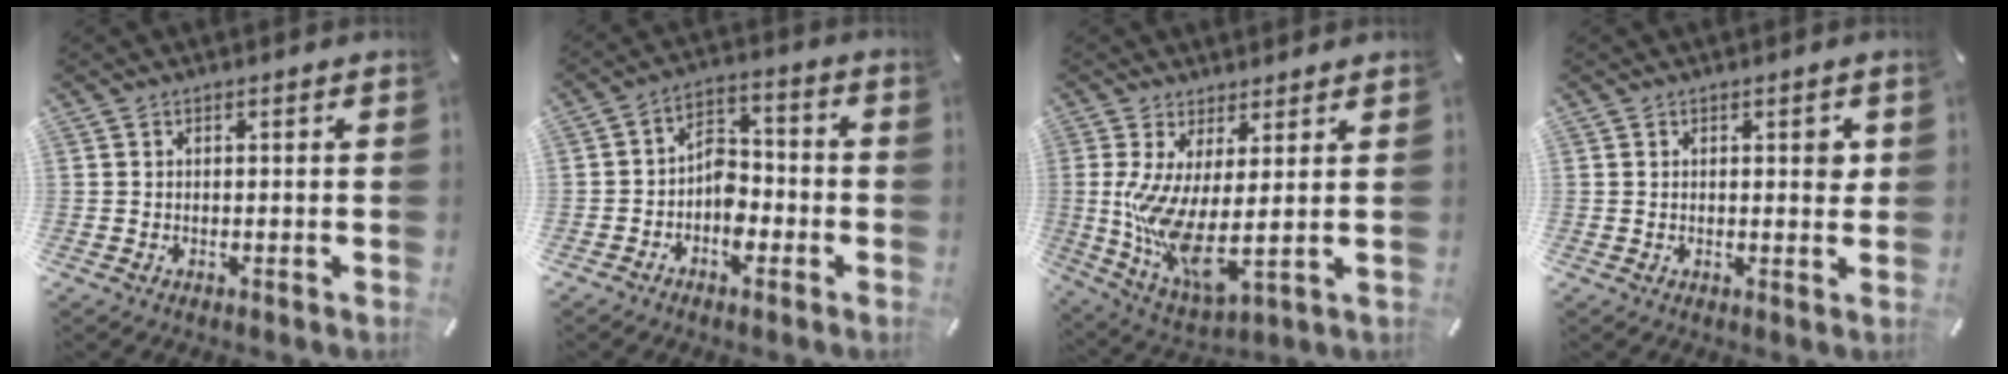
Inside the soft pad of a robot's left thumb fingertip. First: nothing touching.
{"total": 7.0, "force": [-3.3, 4.8, 4.0], "torque": [-0.077, 0.022, -0.059]}
{"total": 12.2, "force": [1.6, 3.5, 11.6], "torque": [-0.239, -0.051, 0.029]}
{"total": 2.3, "force": [0.8, 1.0, 1.9], "torque": [-0.015, -0.006, 0.006]}